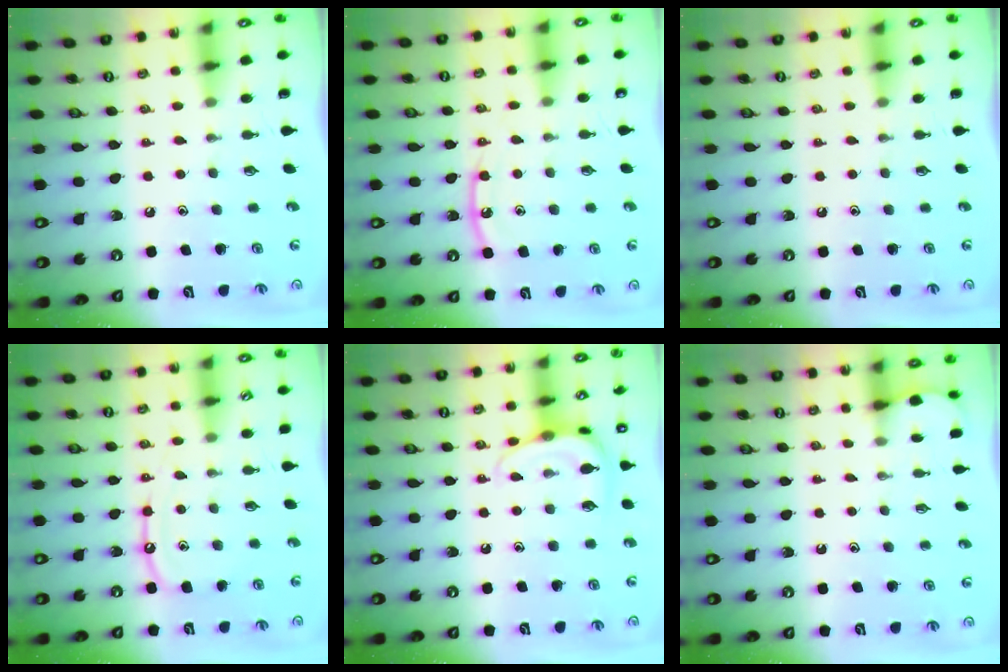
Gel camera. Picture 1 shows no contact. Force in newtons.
{"total": 9.1, "press": 9.1, "slide": 0.8}
{"total": 0.0}
{"total": 9.5, "press": 9.5, "slide": 1.0}
{"total": 9.7, "press": 9.7, "slide": 0.9}
{"total": 1.9, "press": 1.9, "slide": 0.2}